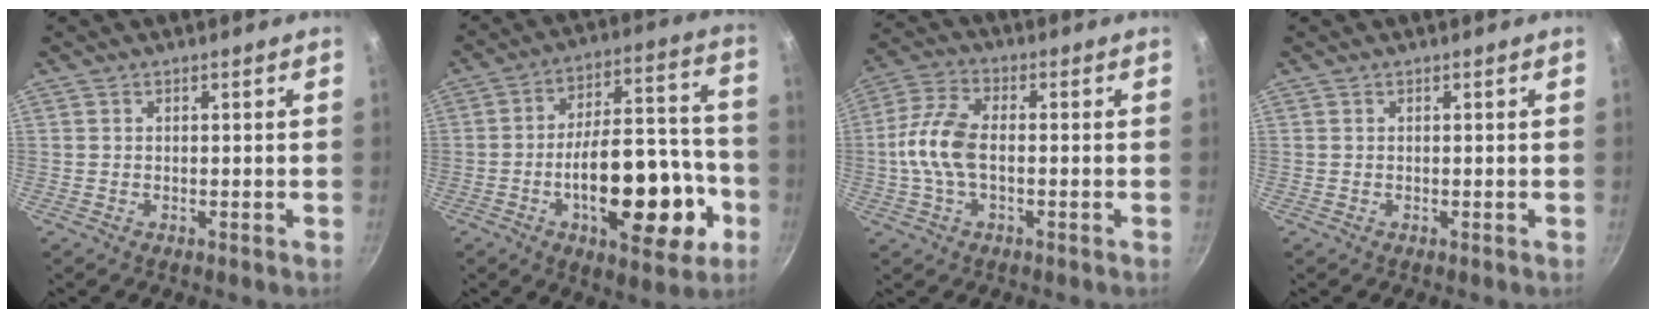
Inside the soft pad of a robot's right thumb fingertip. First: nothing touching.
{"total": 22.7, "force": [-7.4, 10.0, 18.9], "torque": [-0.241, 0.048, -0.103]}
{"total": 9.6, "force": [-0.9, 4.9, 8.1], "torque": [-0.170, 0.026, -0.031]}
{"total": 0.0}